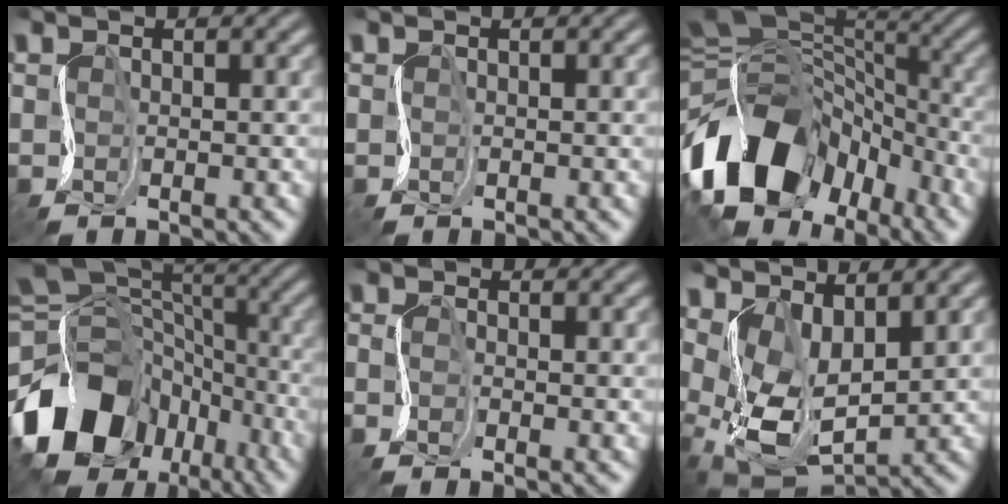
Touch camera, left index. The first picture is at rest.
{"total": 0.0}
{"total": 14.6, "force": [-6.6, 9.9, 8.5], "torque": [-0.171, 0.001, -0.118]}
{"total": 14.2, "force": [-6.4, 10.5, 7.1], "torque": [-0.158, -0.010, -0.113]}
{"total": 1.3, "force": [-0.7, 0.3, 1.1], "torque": [-0.029, -0.001, -0.023]}
{"total": 8.2, "force": [1.1, 4.6, 6.6], "torque": [-0.145, -0.015, 0.028]}